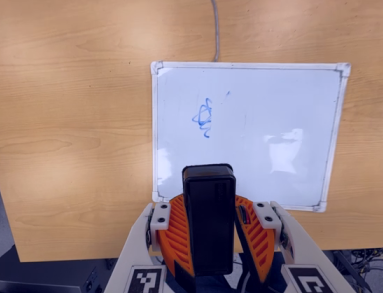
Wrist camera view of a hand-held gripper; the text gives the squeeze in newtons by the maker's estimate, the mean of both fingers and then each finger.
{"total": 8.3, "left": 9.1, "right": 7.5}